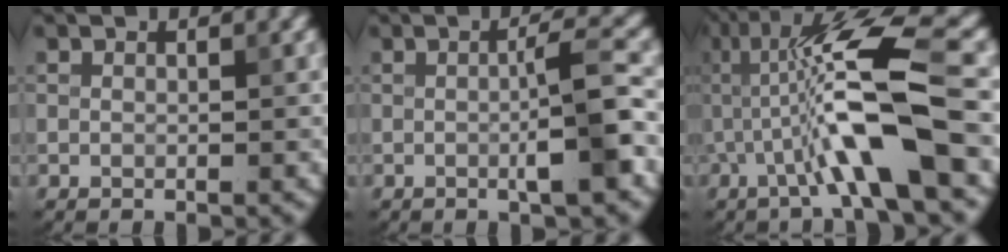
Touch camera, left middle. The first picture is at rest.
{"total": 4.8, "force": [-0.4, 0.7, 4.7], "torque": [-0.068, 0.006, -0.012]}
{"total": 9.0, "force": [-1.3, 1.1, 8.8], "torque": [-0.153, 0.016, -0.023]}